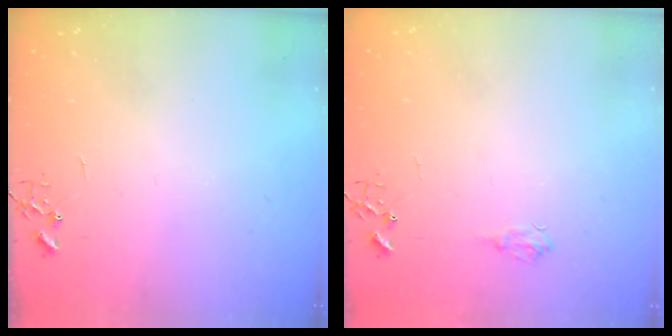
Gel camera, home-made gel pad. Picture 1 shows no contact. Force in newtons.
{"total": 6.1, "press": 6.1, "slide": 0.8}